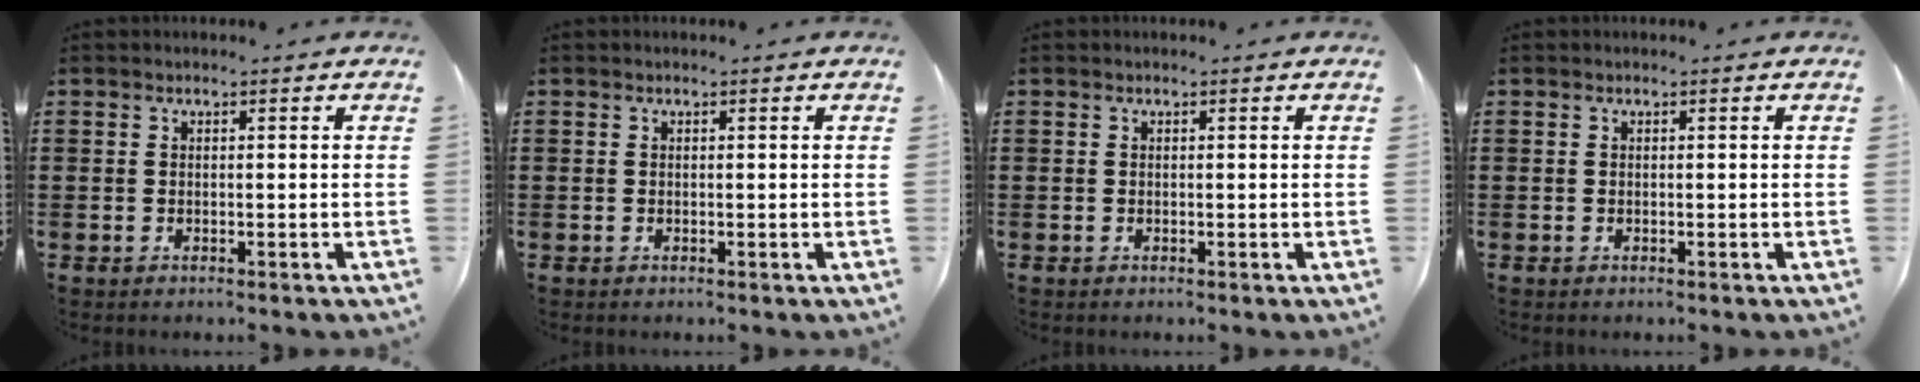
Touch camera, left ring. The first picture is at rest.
{"total": 0.0}
{"total": 0.0}
{"total": 0.0}